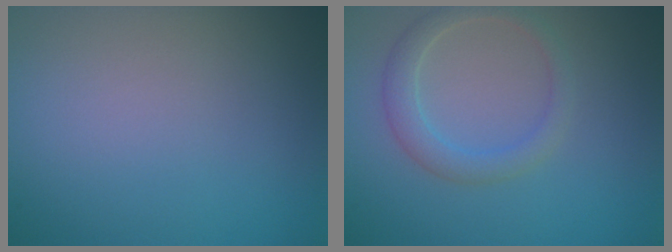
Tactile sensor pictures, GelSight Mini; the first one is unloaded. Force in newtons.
{"total": 2.4, "press": 2.4, "slide": 0.1}